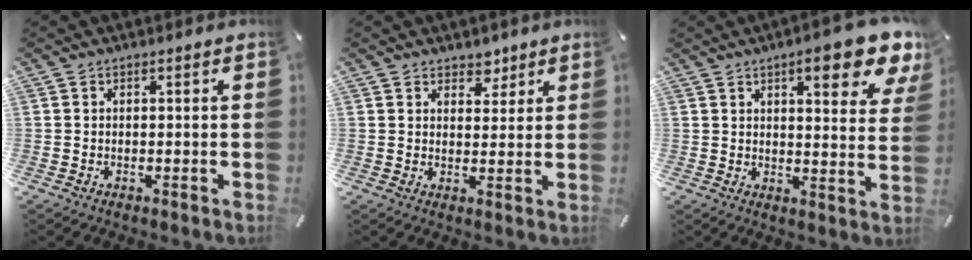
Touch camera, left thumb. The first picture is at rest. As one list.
[{"total": 4.2, "force": [3.2, 2.8, 0.4], "torque": [0.013, -0.018, 0.052]}, {"total": 12.2, "force": [7.8, 3.6, 8.7], "torque": [-0.109, -0.046, 0.125]}]